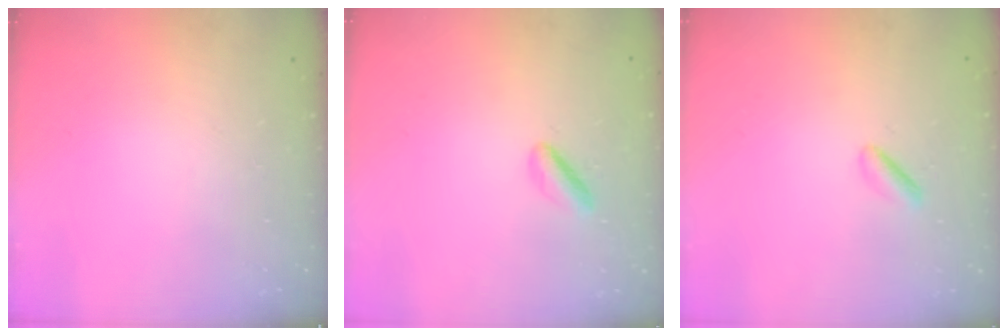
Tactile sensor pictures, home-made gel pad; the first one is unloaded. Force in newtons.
{"total": 2.5, "press": 2.5, "slide": 0.5}
{"total": 1.6, "press": 1.3, "slide": 0.9}